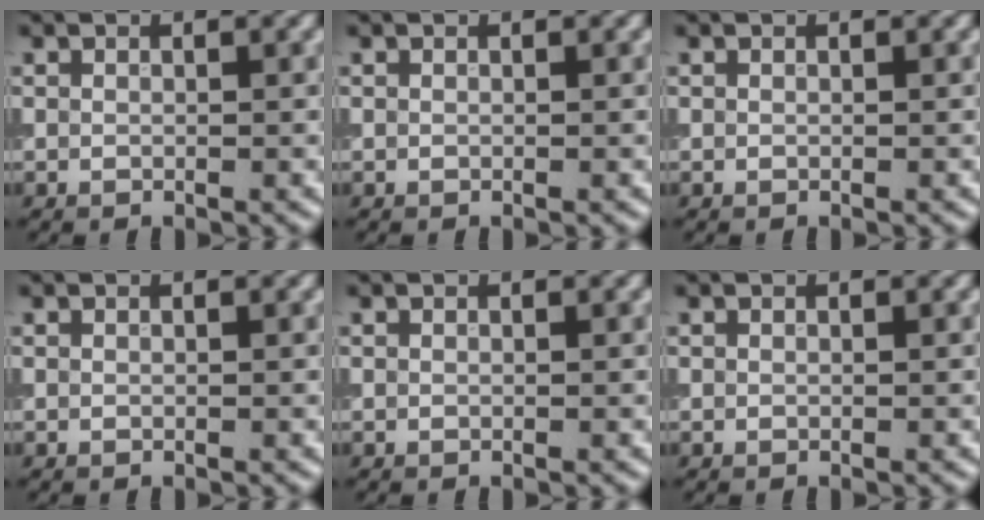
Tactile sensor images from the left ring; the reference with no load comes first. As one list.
[{"total": 0.0}, {"total": 0.0}, {"total": 0.0}, {"total": 0.0}, {"total": 0.0}]